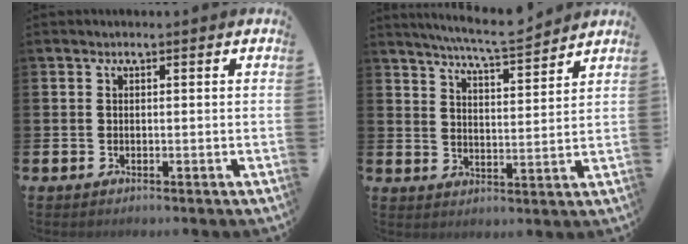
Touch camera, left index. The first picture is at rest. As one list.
[{"total": 6.6, "force": [6.4, -0.4, 1.7], "torque": [-0.052, -0.036, 0.113]}]